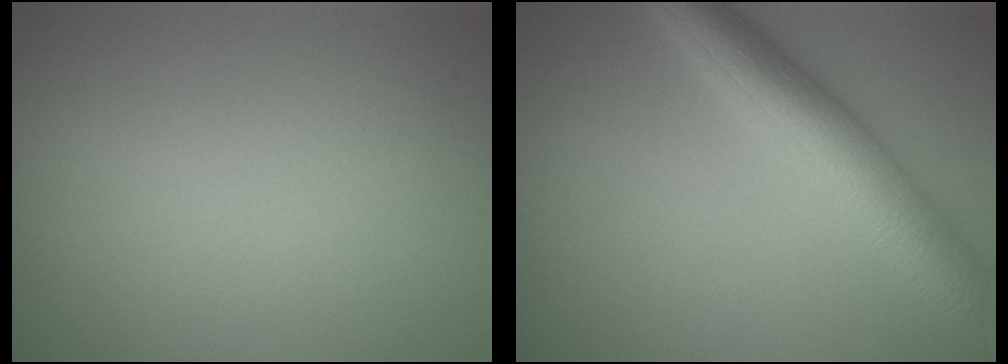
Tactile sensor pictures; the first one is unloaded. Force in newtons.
{"total": 7.2, "press": 7.2, "slide": 0.2}